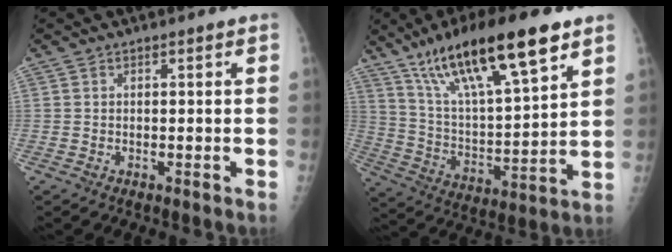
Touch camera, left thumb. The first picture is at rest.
{"total": 22.7, "force": [14.0, 5.6, 17.0], "torque": [-0.277, -0.037, 0.252]}